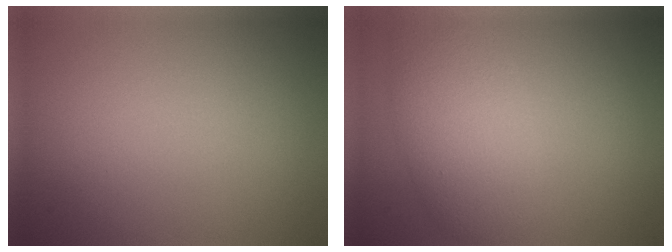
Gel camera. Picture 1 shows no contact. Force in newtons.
{"total": 5.6, "press": 5.6, "slide": 0.2}